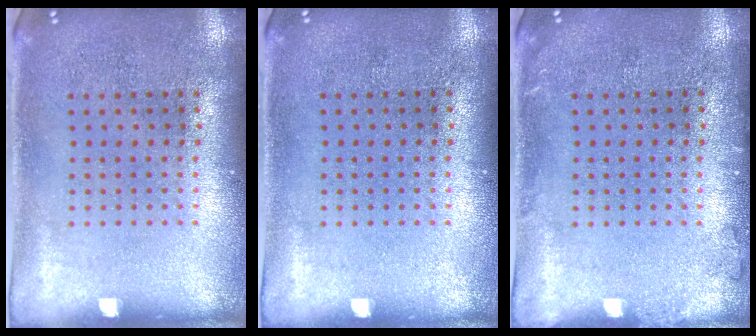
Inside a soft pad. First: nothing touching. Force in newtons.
{"total": 0.0}
{"total": 0.9, "press": 0.8, "slide": 0.2}